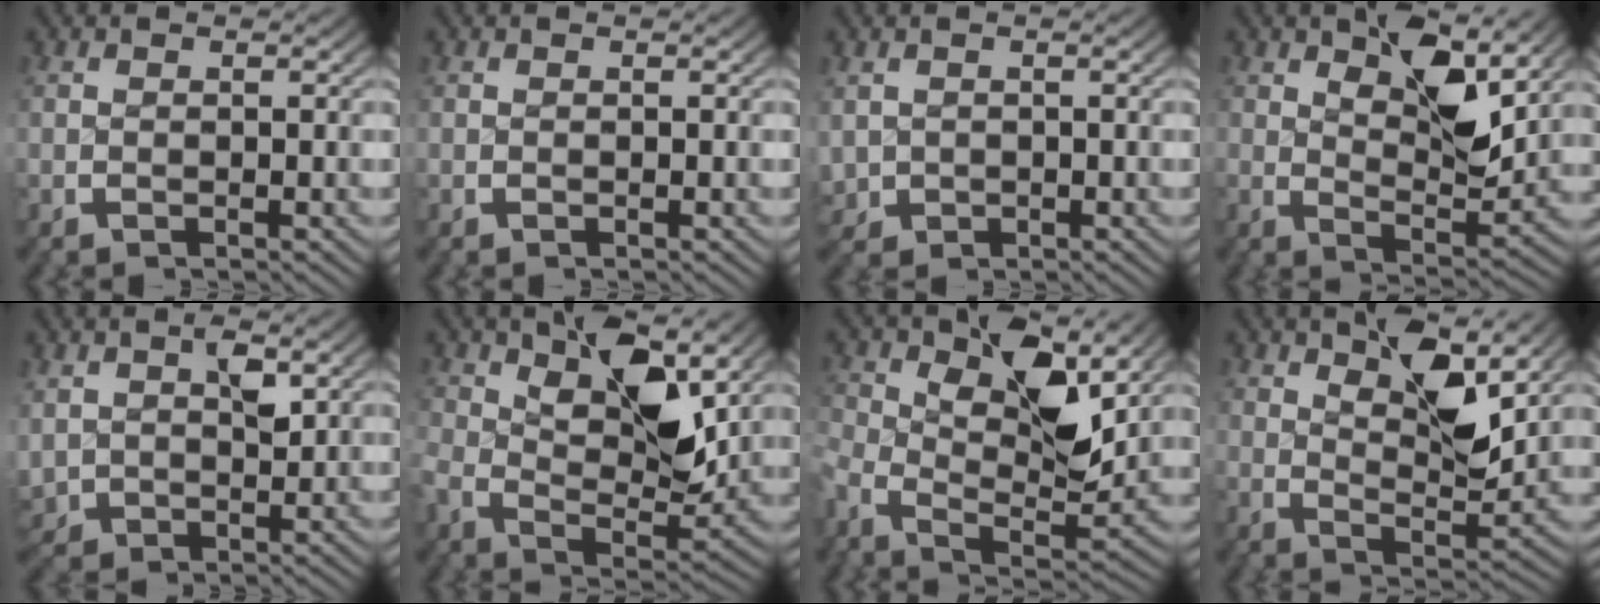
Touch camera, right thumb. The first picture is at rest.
{"total": 0.0}
{"total": 2.7, "force": [-0.1, 2.6, 0.9], "torque": [-0.035, -0.018, 0.010]}
{"total": 6.1, "force": [2.1, 2.5, 5.1], "torque": [-0.100, -0.019, 0.041]}
{"total": 3.4, "force": [1.0, 2.7, 1.8], "torque": [-0.052, -0.013, 0.036]}
{"total": 8.5, "force": [1.7, 4.6, 7.0], "torque": [-0.142, -0.024, 0.036]}
{"total": 8.4, "force": [0.8, 4.5, 7.0], "torque": [-0.147, -0.028, 0.018]}
{"total": 6.3, "force": [2.4, 2.4, 5.3], "torque": [-0.103, -0.019, 0.047]}